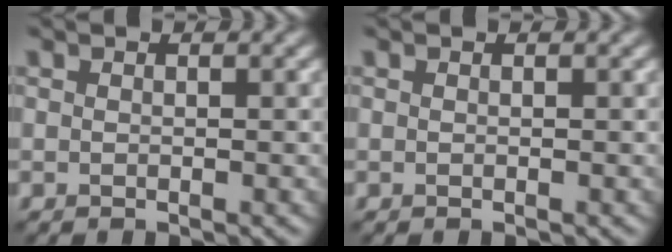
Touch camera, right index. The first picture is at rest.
{"total": 0.0}